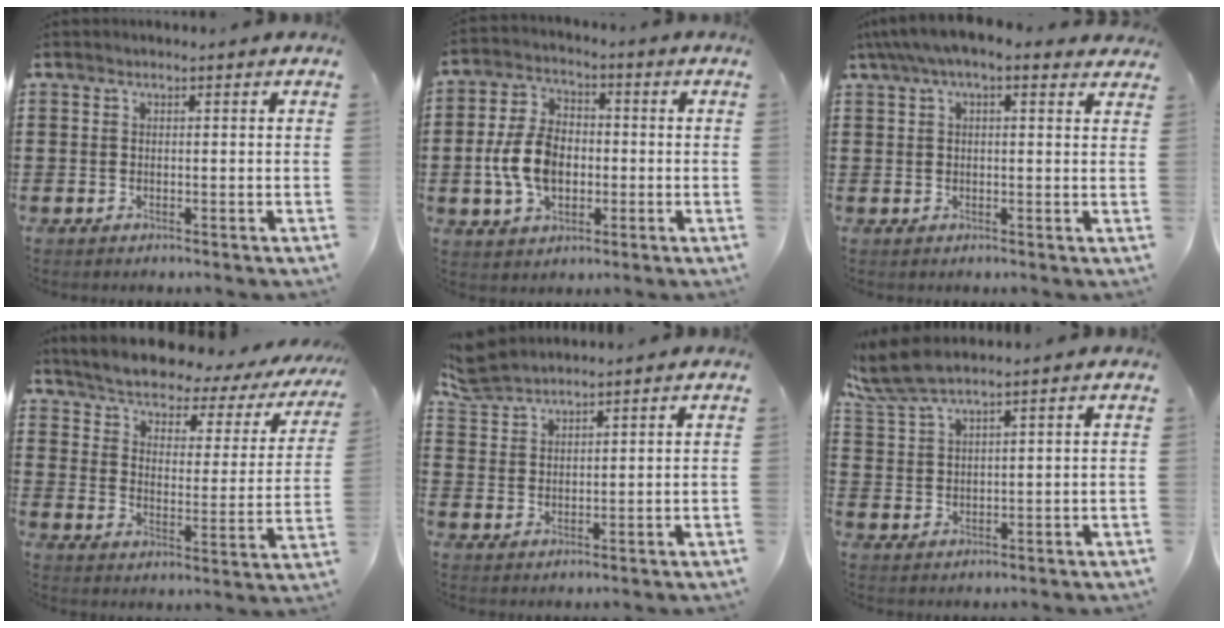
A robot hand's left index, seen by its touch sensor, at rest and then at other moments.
{"total": 8.8, "force": [-1.3, 5.8, 6.4], "torque": [-0.152, 0.007, -0.029]}
{"total": 5.1, "force": [3.3, 1.6, 3.5], "torque": [-0.075, 0.005, 0.057]}
{"total": 3.5, "force": [3.3, 0.4, 1.1], "torque": [-0.044, -0.032, 0.046]}
{"total": 4.5, "force": [4.3, 0.9, 1.0], "torque": [-0.035, -0.006, 0.082]}
{"total": 5.7, "force": [4.7, 0.8, 3.2], "torque": [-0.085, -0.010, 0.083]}